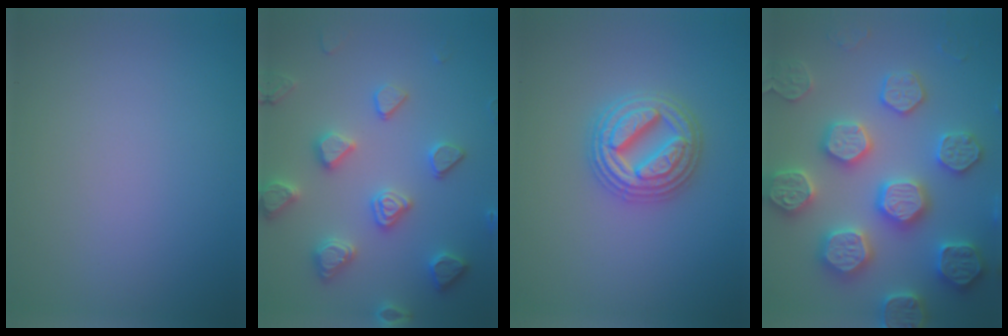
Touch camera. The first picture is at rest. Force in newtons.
{"total": 4.7, "press": 4.4, "slide": 1.5}
{"total": 4.9, "press": 4.8, "slide": 0.7}
{"total": 7.2, "press": 6.9, "slide": 1.7}